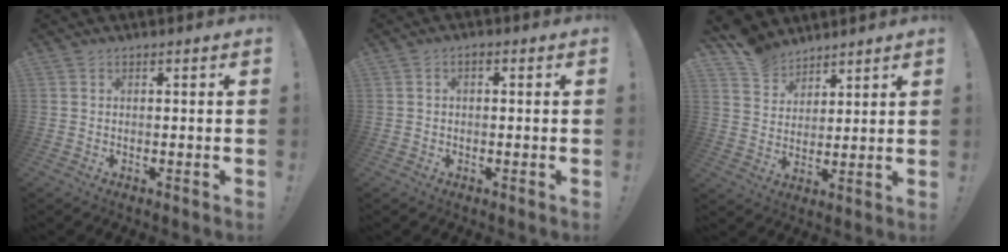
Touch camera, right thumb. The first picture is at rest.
{"total": 1.2, "force": [-0.7, 0.7, 0.7], "torque": [-0.016, 0.007, -0.012]}
{"total": 9.3, "force": [7.5, 5.3, 1.7], "torque": [-0.031, -0.056, 0.148]}